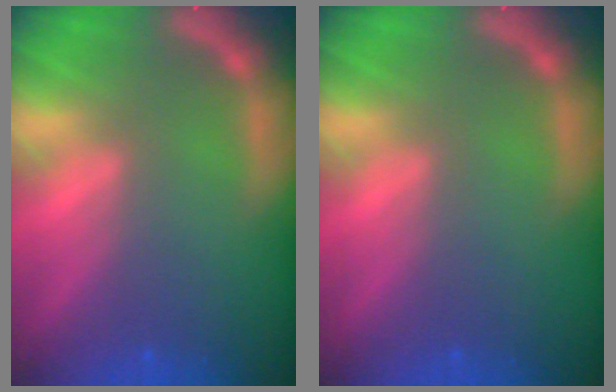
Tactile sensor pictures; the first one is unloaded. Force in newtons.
{"total": 0.0}